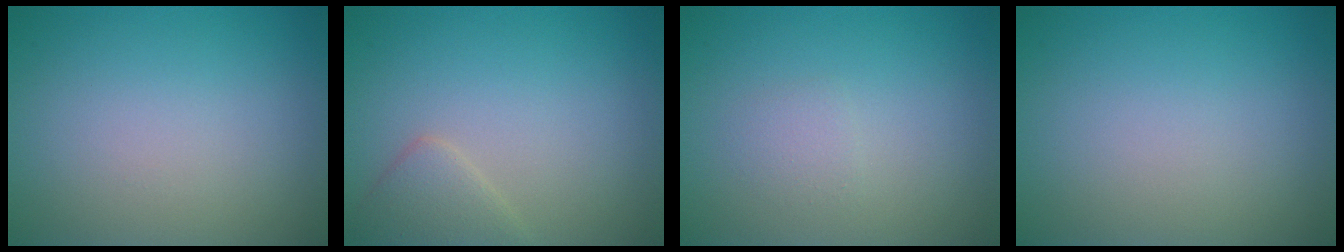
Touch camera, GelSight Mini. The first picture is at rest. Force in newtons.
{"total": 2.2, "press": 2.2, "slide": 0.2}
{"total": 1.1, "press": 1.0, "slide": 0.1}
{"total": 0.0}